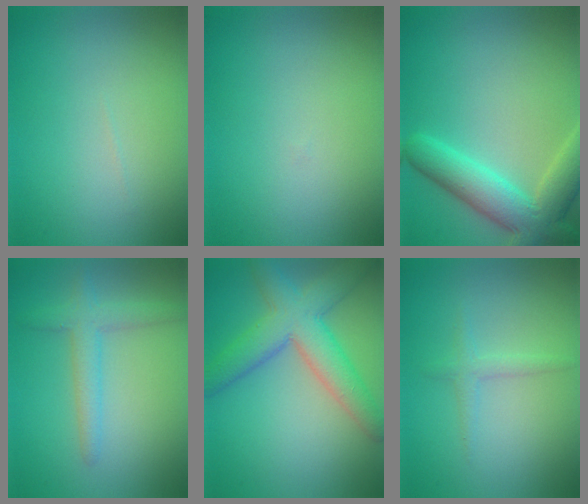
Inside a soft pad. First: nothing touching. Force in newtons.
{"total": 0.0}
{"total": 6.9, "press": 6.9, "slide": 0.6}
{"total": 2.8, "press": 2.8, "slide": 0.2}
{"total": 6.7, "press": 6.7, "slide": 0.1}
{"total": 1.3, "press": 1.3, "slide": 0.0}